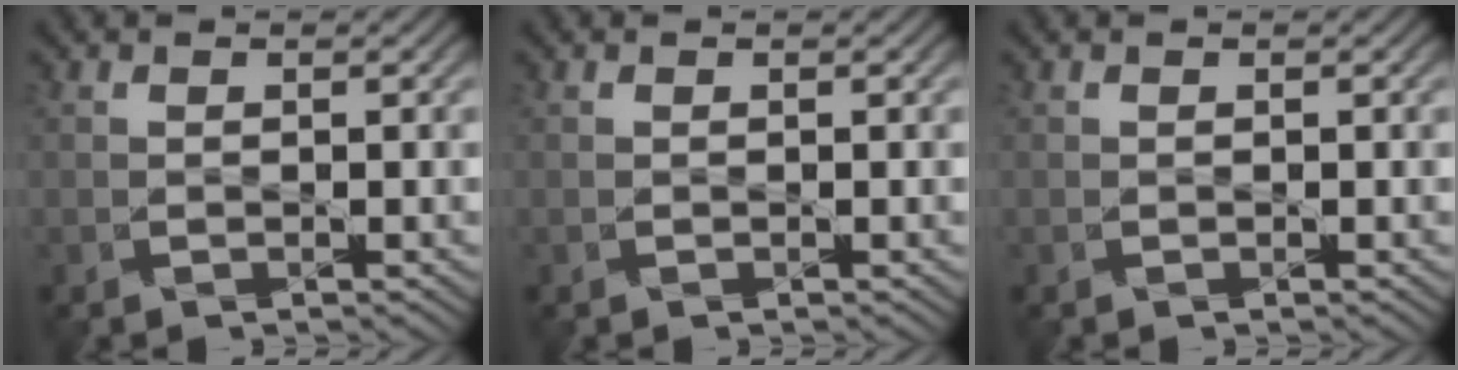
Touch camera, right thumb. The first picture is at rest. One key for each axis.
{"total": 0.0}
{"total": 0.0}